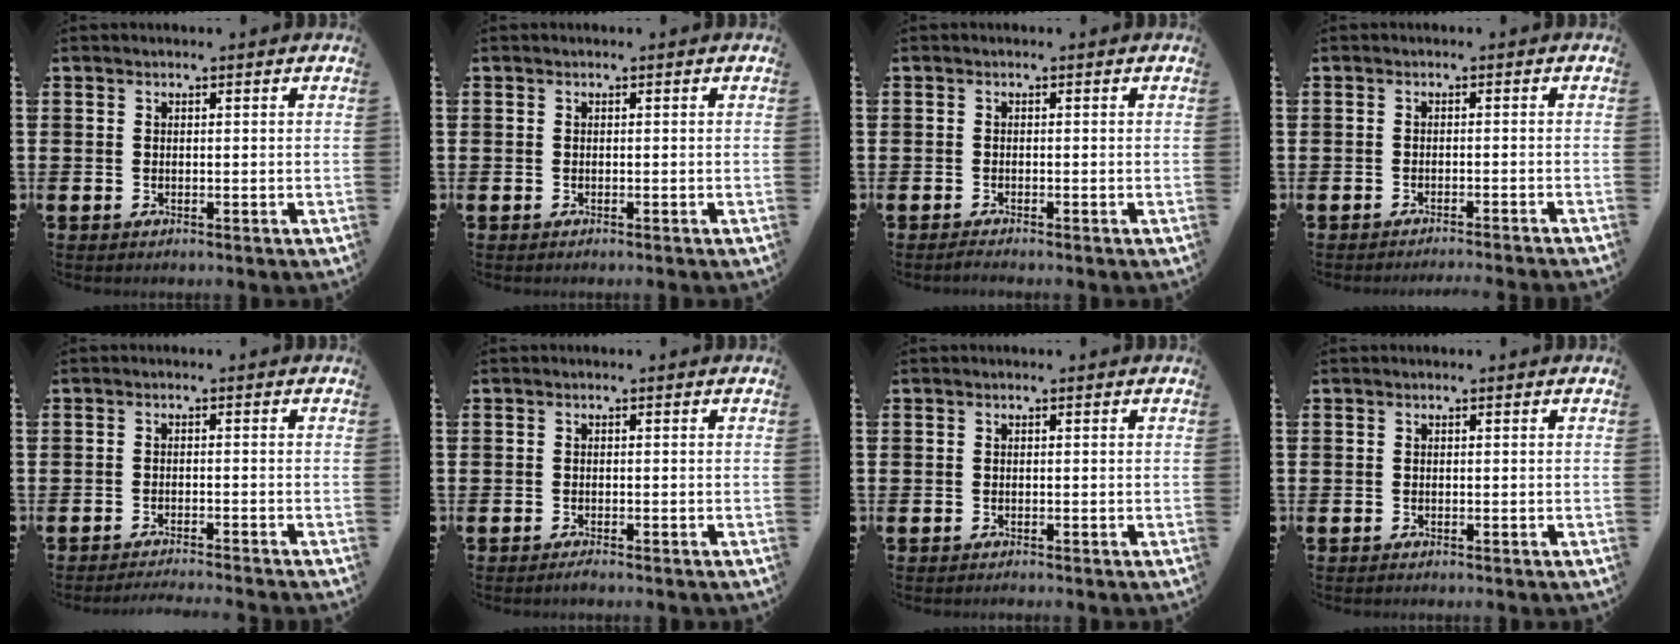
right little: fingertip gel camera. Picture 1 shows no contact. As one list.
[{"total": 0.0}, {"total": 0.7, "force": [-0.5, 0.0, 0.5], "torque": [-0.008, -0.002, -0.010]}, {"total": 1.1, "force": [-1.1, -0.4, 0.0], "torque": [0.001, 0.003, -0.022]}, {"total": 1.4, "force": [-1.3, -0.3, 0.1], "torque": [-0.002, 0.002, -0.026]}, {"total": 0.7, "force": [-0.5, 0.0, 0.4], "torque": [-0.008, -0.002, -0.011]}, {"total": 0.0}, {"total": 0.0}]